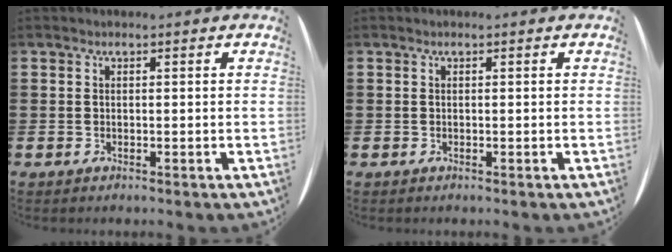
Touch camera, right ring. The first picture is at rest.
{"total": 0.0}